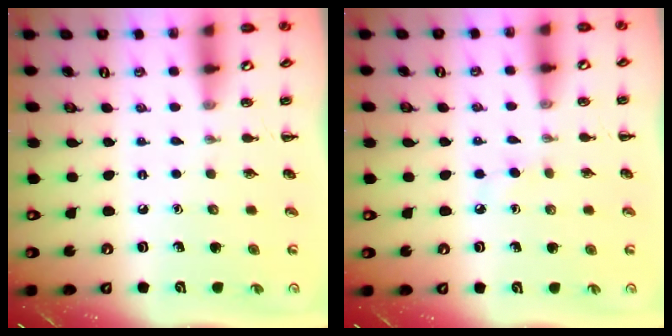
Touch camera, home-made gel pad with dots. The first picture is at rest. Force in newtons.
{"total": 2.4, "press": 2.2, "slide": 1.0}